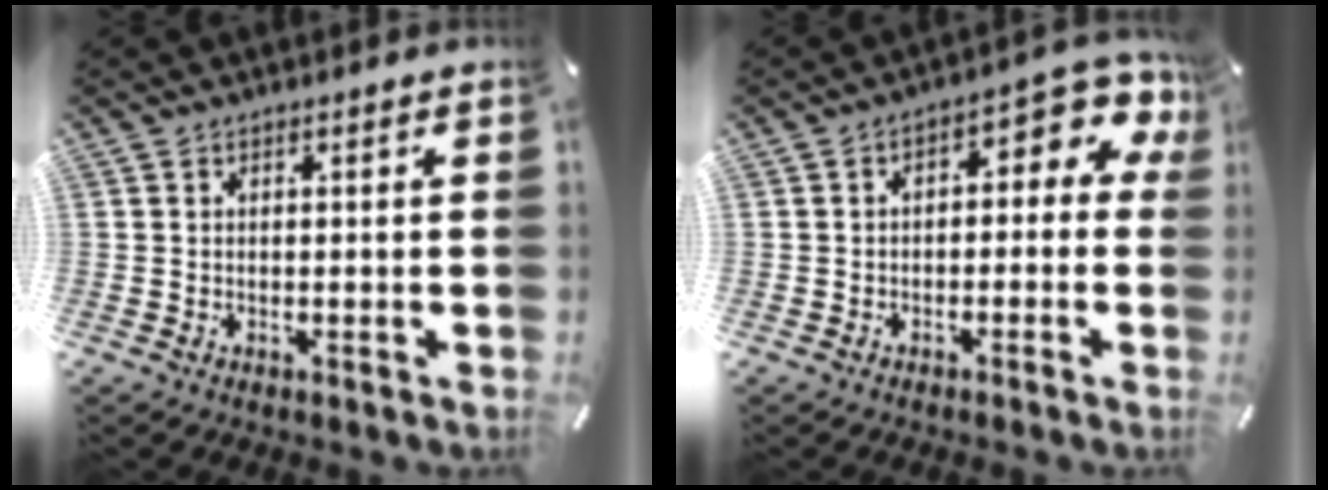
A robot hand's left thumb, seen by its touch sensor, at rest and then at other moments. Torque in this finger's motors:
{"motor_torque": [0.28, 0.26, 0.30, 0.23, 0.02]}